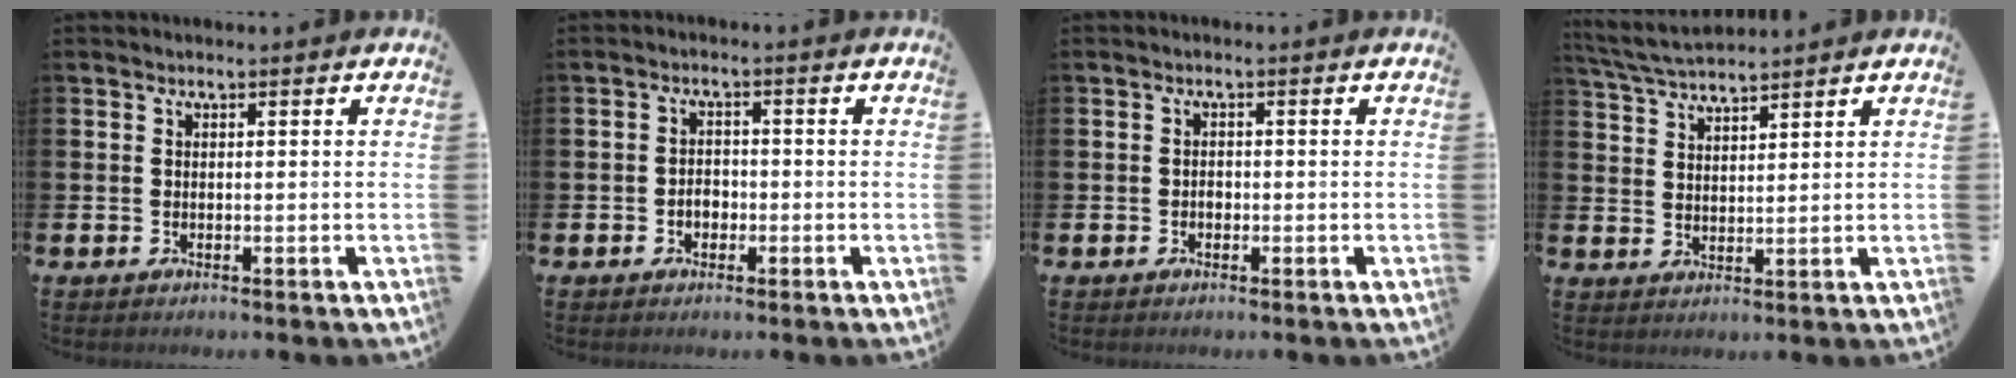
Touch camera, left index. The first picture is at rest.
{"total": 2.2, "force": [-0.9, 1.7, 1.2], "torque": [-0.015, 0.001, -0.021]}
{"total": 1.0, "force": [-0.4, 0.7, 0.5], "torque": [-0.009, 0.003, -0.009]}
{"total": 4.6, "force": [4.5, 0.4, 1.2], "torque": [-0.044, -0.018, 0.082]}